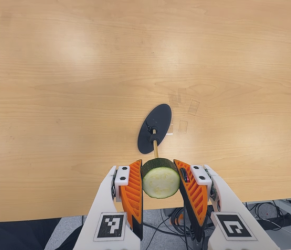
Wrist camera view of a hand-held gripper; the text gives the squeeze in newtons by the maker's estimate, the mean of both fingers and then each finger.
{"total": 10.9, "left": 9.6, "right": 12.1}